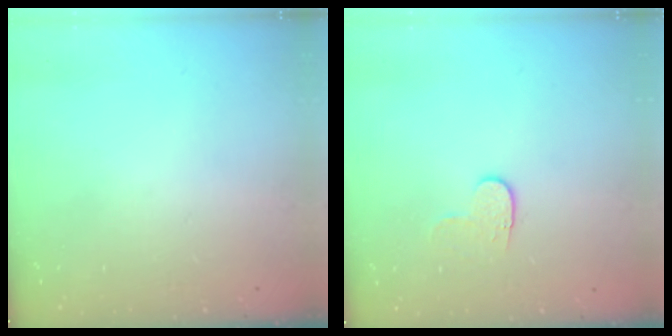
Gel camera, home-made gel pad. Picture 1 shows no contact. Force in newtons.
{"total": 4.2, "press": 4.2, "slide": 0.5}